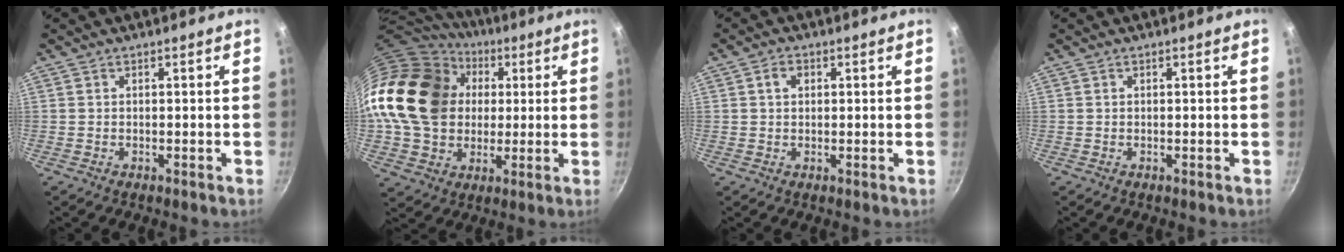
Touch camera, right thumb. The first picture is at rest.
{"total": 25.4, "force": [3.5, 20.3, 14.8], "torque": [-0.267, 0.036, 0.065]}
{"total": 2.4, "force": [0.6, 1.8, 1.4], "torque": [-0.017, 0.003, 0.008]}
{"total": 0.0}